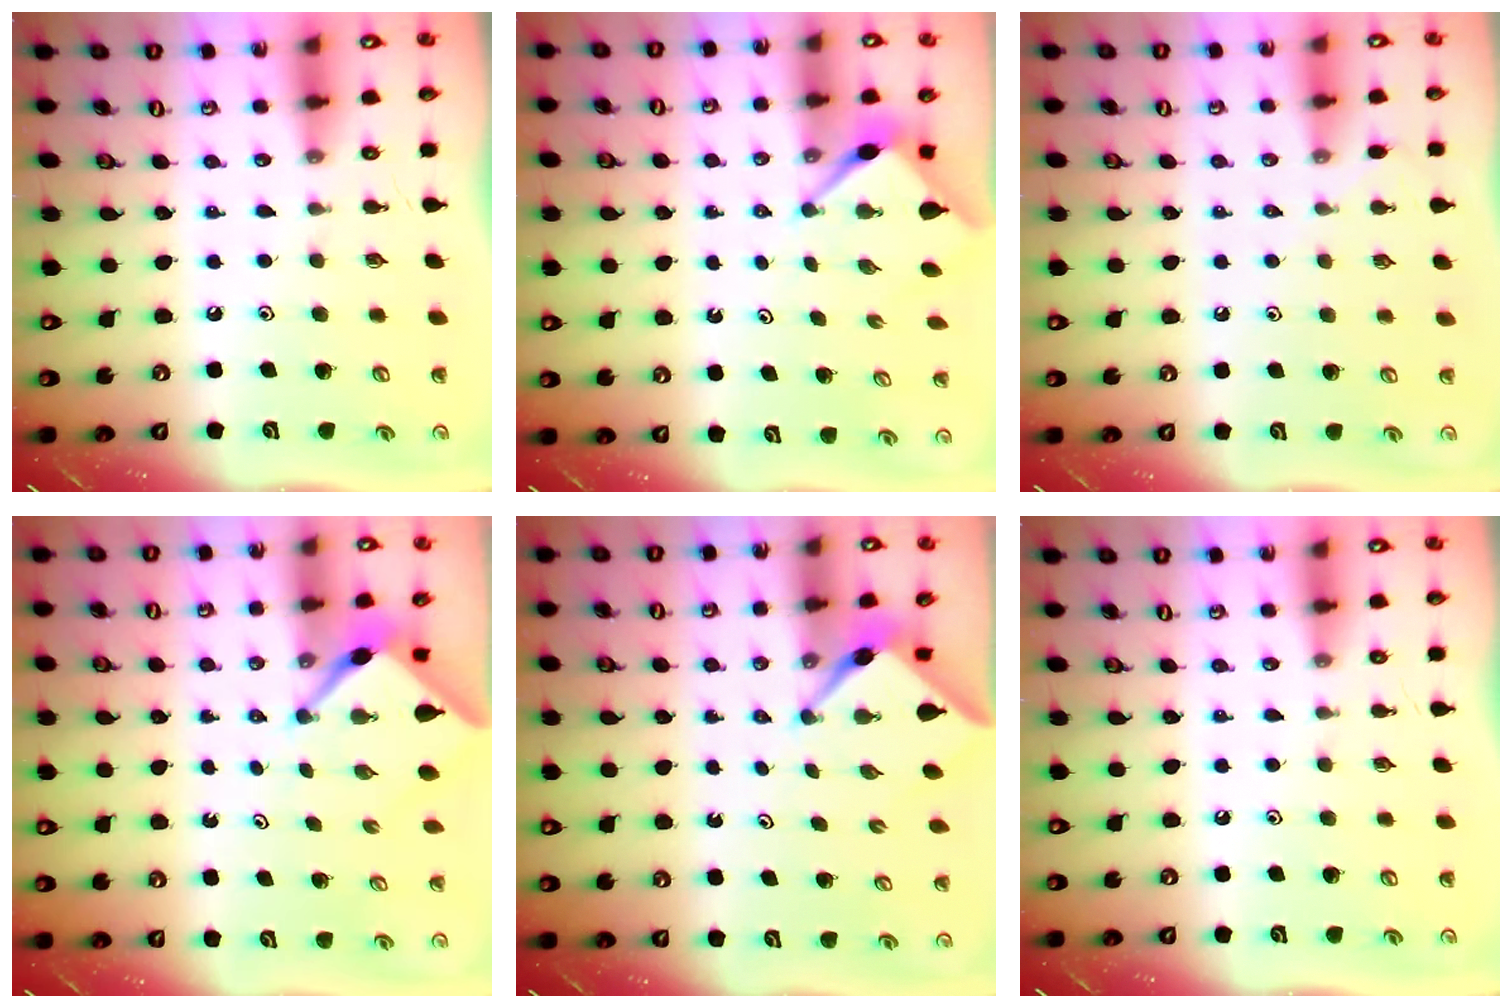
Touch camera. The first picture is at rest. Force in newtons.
{"total": 2.9, "press": 2.8, "slide": 0.3}
{"total": 2.9, "press": 2.9, "slide": 0.6}
{"total": 2.8, "press": 2.8, "slide": 0.3}
{"total": 3.1, "press": 3.1, "slide": 0.3}
{"total": 0.0}